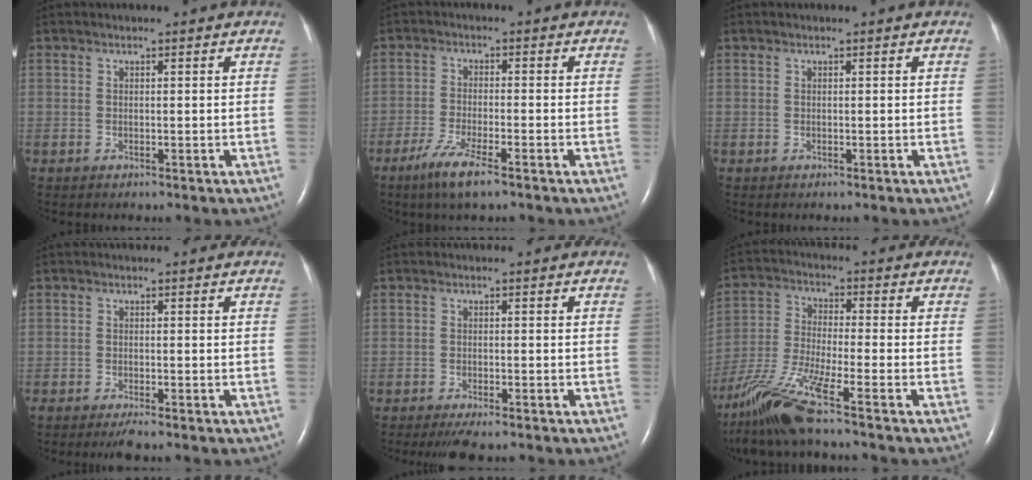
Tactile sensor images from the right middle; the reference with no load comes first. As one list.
[{"total": 5.9, "force": [-3.8, 0.6, 4.4], "torque": [-0.099, -0.013, -0.071]}, {"total": 0.0}, {"total": 2.3, "force": [-1.8, 0.0, 1.4], "torque": [-0.027, -0.007, -0.029]}, {"total": 4.6, "force": [-3.7, 0.8, 2.5], "torque": [-0.037, -0.011, -0.054]}, {"total": 12.1, "force": [-8.8, -0.6, 8.3], "torque": [-0.176, -0.026, -0.169]}]